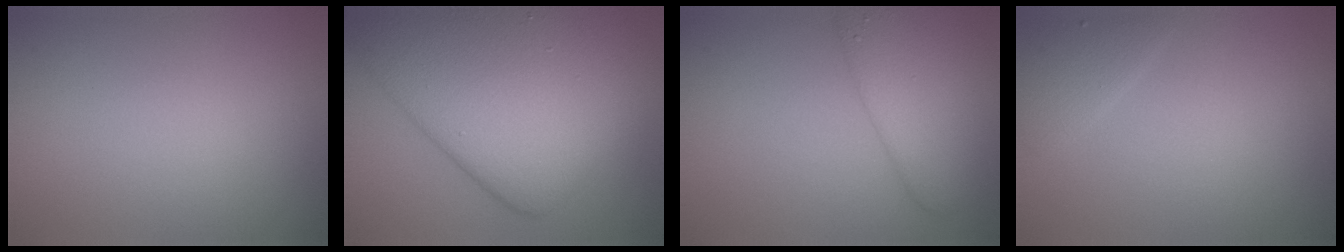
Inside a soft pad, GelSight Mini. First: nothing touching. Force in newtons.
{"total": 11.8, "press": 11.8, "slide": 0.4}
{"total": 4.9, "press": 4.9, "slide": 0.2}
{"total": 1.4, "press": 1.4, "slide": 0.1}